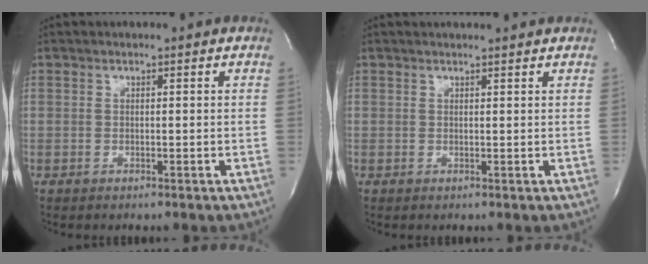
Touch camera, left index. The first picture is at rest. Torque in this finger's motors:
{"motor_torque": [0.41, -0.74, 0.05, 0.00]}